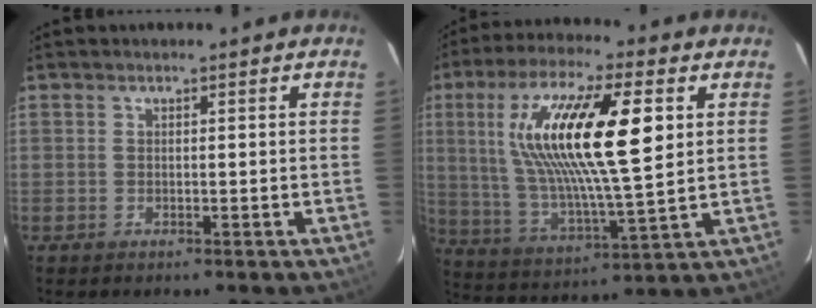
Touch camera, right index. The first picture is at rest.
{"total": 21.1, "force": [5.7, 4.9, 19.7], "torque": [-0.366, 0.009, 0.109]}